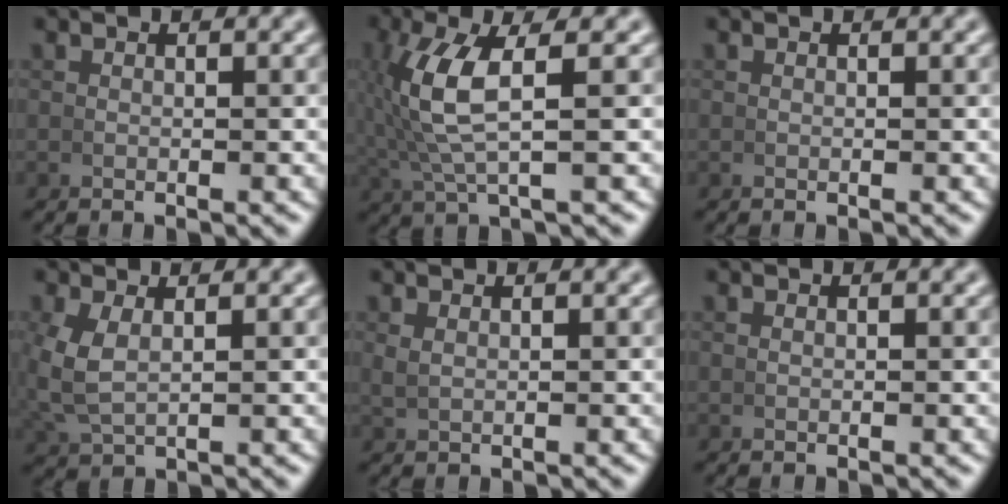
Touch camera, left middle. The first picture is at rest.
{"total": 5.8, "force": [0.8, 1.8, 5.5], "torque": [-0.125, 0.006, 0.021]}
{"total": 0.0}
{"total": 3.3, "force": [0.6, 2.2, 2.4], "torque": [-0.075, -0.008, 0.023]}
{"total": 0.8, "force": [0.6, 0.1, 0.5], "torque": [-0.010, 0.003, 0.018]}
{"total": 0.0}